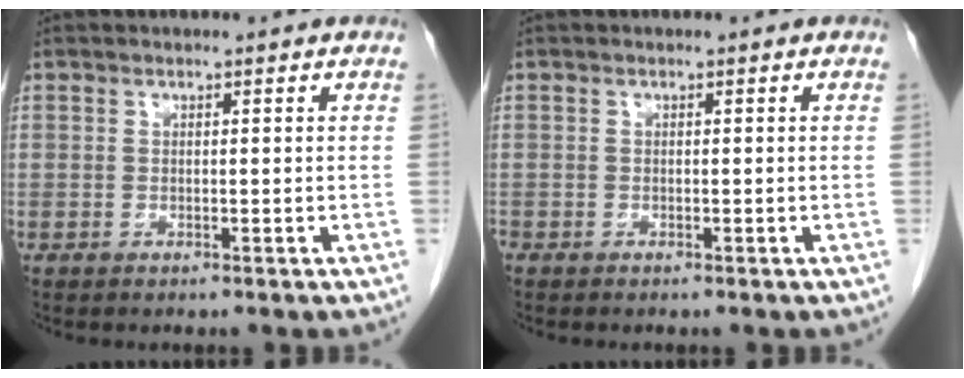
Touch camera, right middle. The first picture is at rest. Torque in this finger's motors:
{"motor_torque": [-0.04, 0.00, 0.00, 0.02]}